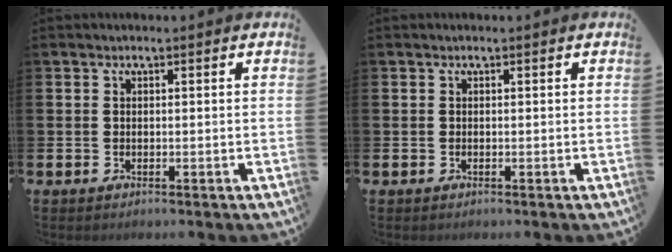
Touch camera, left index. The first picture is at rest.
{"total": 0.0}